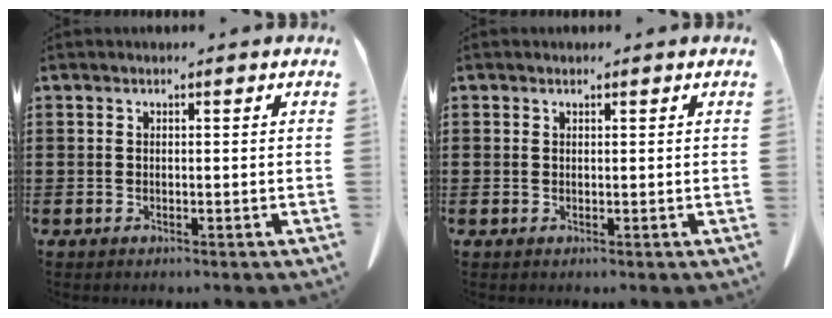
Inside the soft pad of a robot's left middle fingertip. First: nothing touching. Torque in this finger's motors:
{"motor_torque": [-1.32, 0.81, -0.54, -0.10]}